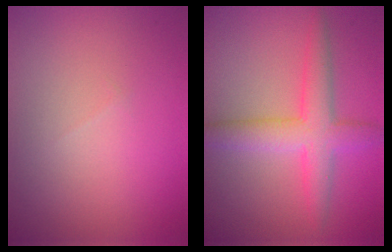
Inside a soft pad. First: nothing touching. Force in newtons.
{"total": 4.7, "press": 4.7, "slide": 0.1}